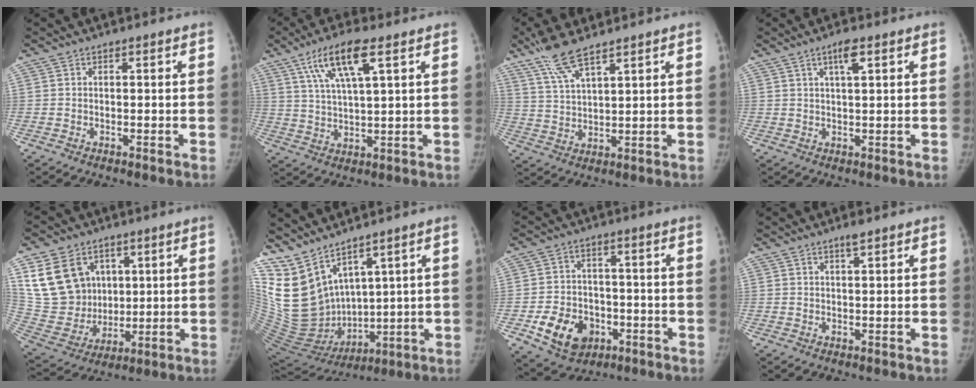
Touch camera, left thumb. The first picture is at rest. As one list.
[{"total": 10.9, "force": [5.4, 2.5, 9.1], "torque": [-0.177, -0.010, 0.104]}, {"total": 8.4, "force": [6.2, 1.9, 5.4], "torque": [-0.111, -0.022, 0.130]}, {"total": 3.7, "force": [1.9, 0.8, 3.1], "torque": [-0.057, -0.002, 0.035]}, {"total": 17.0, "force": [6.4, 13.4, 8.3], "torque": [-0.133, -0.013, 0.140]}, {"total": 14.5, "force": [9.9, 6.9, 8.0], "torque": [-0.133, -0.065, 0.229]}, {"total": 11.4, "force": [-4.3, 8.7, 6.0], "torque": [-0.077, 0.018, -0.061]}, {"total": 1.5, "force": [1.1, 0.1, 1.1], "torque": [-0.017, -0.003, 0.020]}]